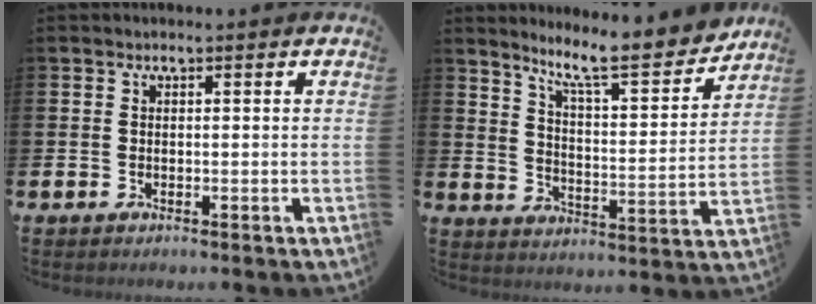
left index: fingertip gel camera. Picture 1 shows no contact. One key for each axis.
{"total": 9.9, "fx": 8.9, "fy": 1.3, "fz": 4.2, "tx": -0.093, "ty": -0.062, "tz": 0.149}